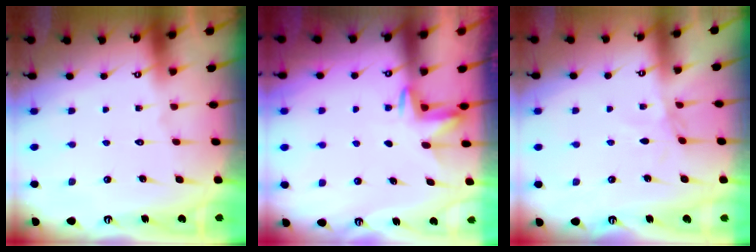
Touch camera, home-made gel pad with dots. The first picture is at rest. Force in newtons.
{"total": 2.6, "press": 2.6, "slide": 0.4}
{"total": 1.5, "press": 1.5, "slide": 0.4}